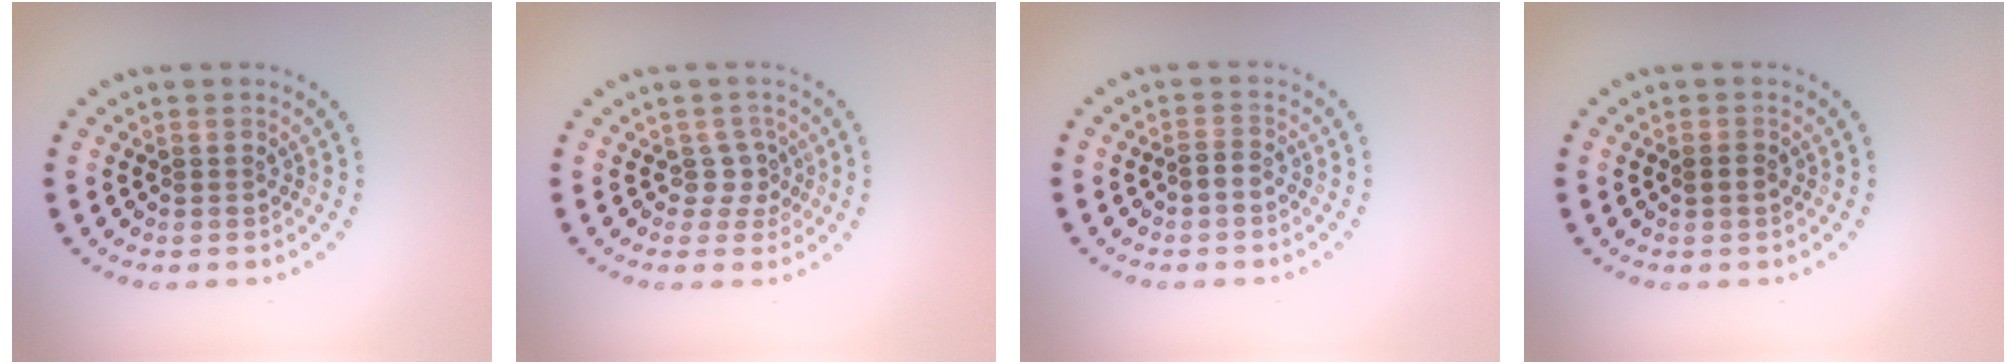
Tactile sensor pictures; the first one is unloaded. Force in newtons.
{"total": 1.7, "press": 1.3, "slide": 1.2}
{"total": 0.9, "press": 0.9, "slide": 0.3}
{"total": 1.1, "press": 1.1, "slide": 0.1}